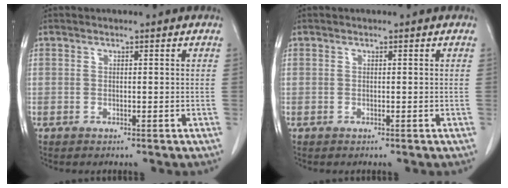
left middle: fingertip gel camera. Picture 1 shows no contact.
{"total": 0.0}